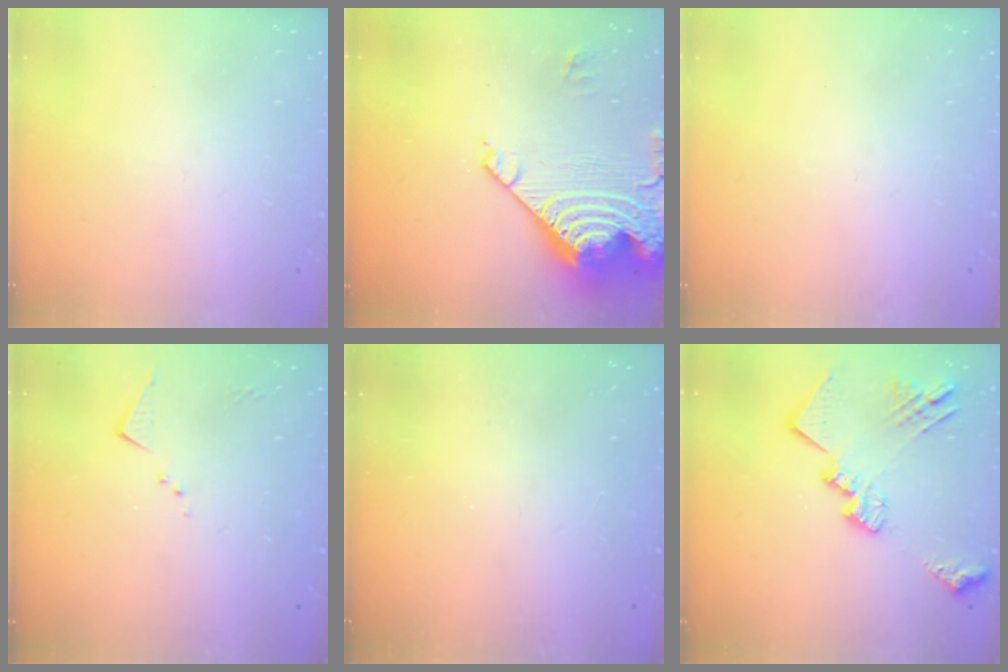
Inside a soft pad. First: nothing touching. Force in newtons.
{"total": 17.9, "press": 17.8, "slide": 1.9}
{"total": 0.0}
{"total": 4.3, "press": 4.3, "slide": 0.4}
{"total": 0.6, "press": 0.6, "slide": 0.2}
{"total": 17.7, "press": 17.7, "slide": 0.8}